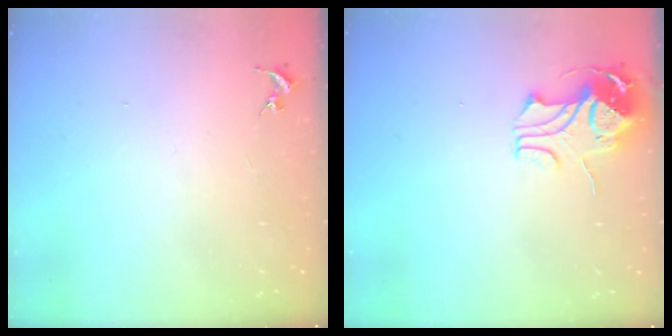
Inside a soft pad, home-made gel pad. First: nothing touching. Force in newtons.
{"total": 10.3, "press": 10.2, "slide": 0.9}